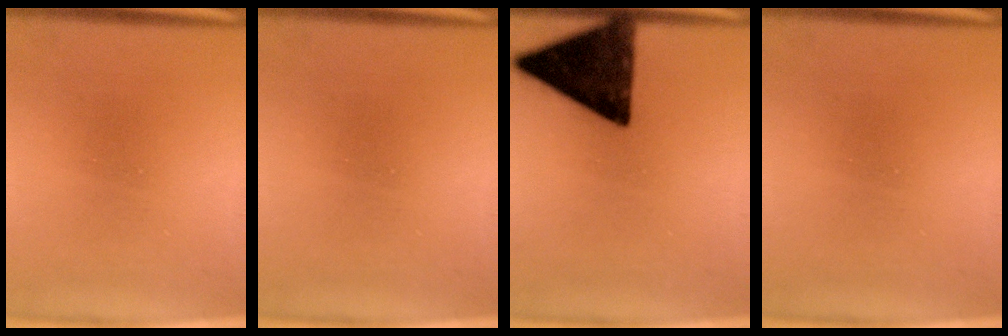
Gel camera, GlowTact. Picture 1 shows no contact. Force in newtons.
{"total": 0.0}
{"total": 13.4}
{"total": 0.0}